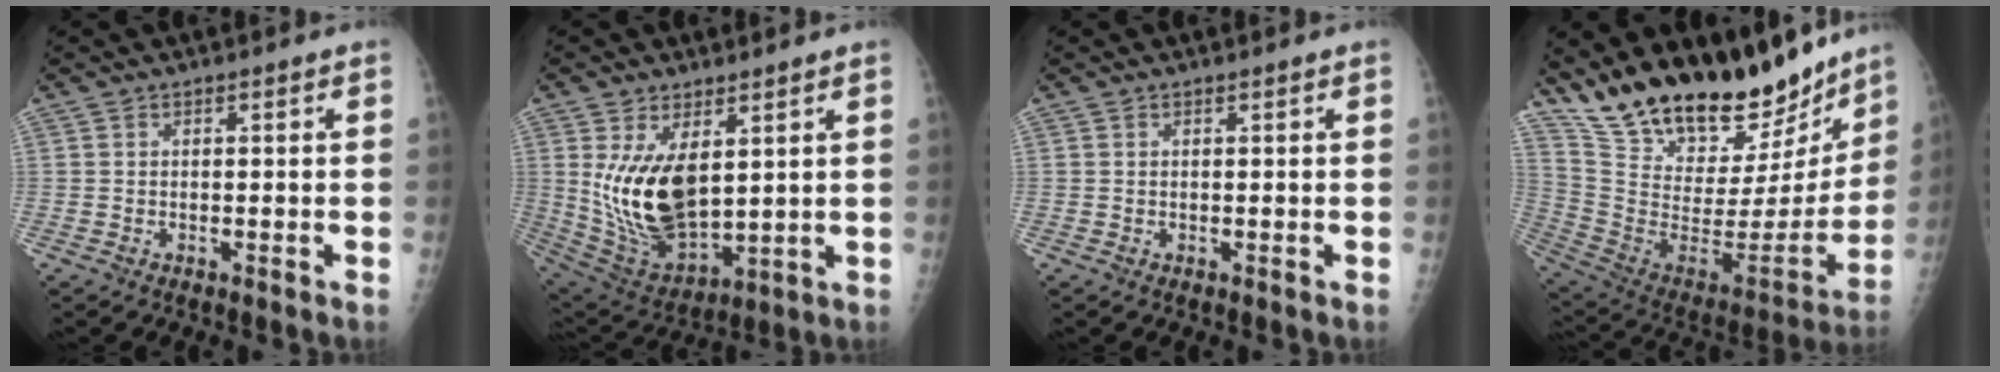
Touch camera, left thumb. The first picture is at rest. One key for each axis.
{"total": 14.5, "fx": 3.5, "fy": 7.7, "fz": 11.7, "tx": -0.201, "ty": -0.029, "tz": 0.092}
{"total": 0.0}
{"total": 29.8, "fx": 24.6, "fy": 10.6, "fz": 13.0, "tx": -0.186, "ty": -0.109, "tz": 0.392}